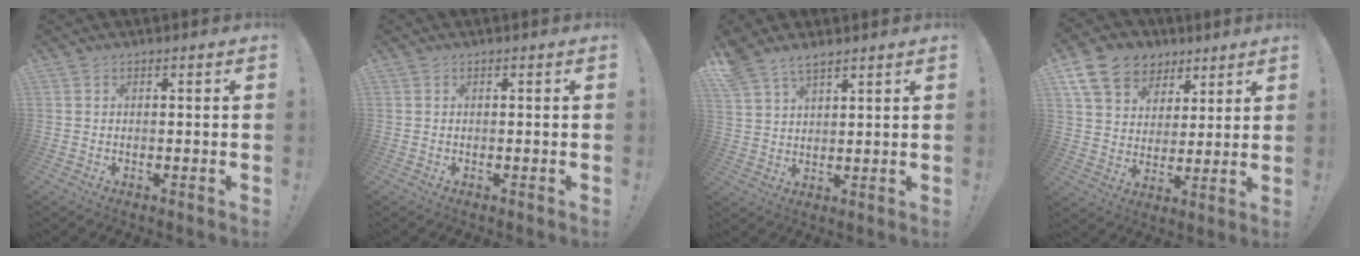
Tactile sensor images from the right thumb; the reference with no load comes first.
{"total": 0.0}
{"total": 5.9, "force": [4.9, 2.4, 2.4], "torque": [-0.043, -0.028, 0.094]}
{"total": 13.7, "force": [7.5, 10.3, 5.0], "torque": [-0.075, -0.041, 0.147]}